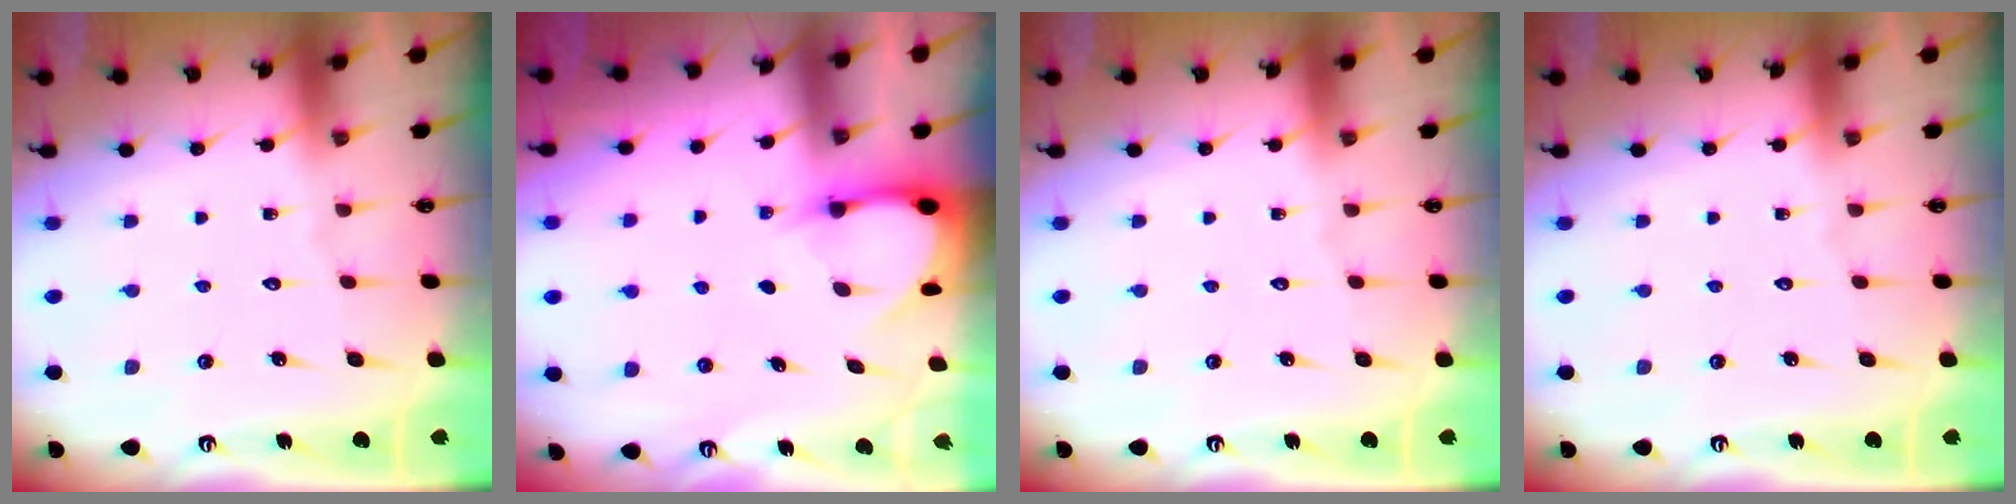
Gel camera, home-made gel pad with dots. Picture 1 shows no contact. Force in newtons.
{"total": 3.1, "press": 3.1, "slide": 0.4}
{"total": 0.0}
{"total": 0.0}